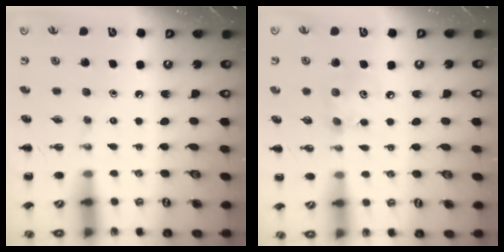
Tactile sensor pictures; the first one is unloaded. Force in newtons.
{"total": 4.2, "press": 4.1, "slide": 0.5}